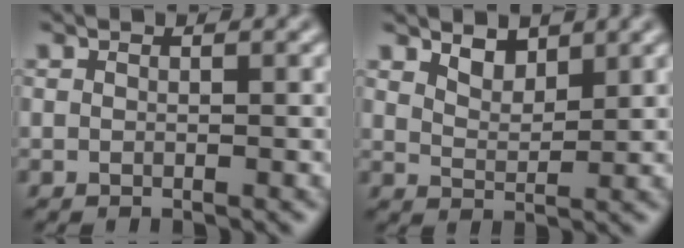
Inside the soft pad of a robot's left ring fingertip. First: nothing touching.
{"total": 2.1, "force": [1.7, 0.8, 0.9], "torque": [-0.019, -0.004, 0.032]}